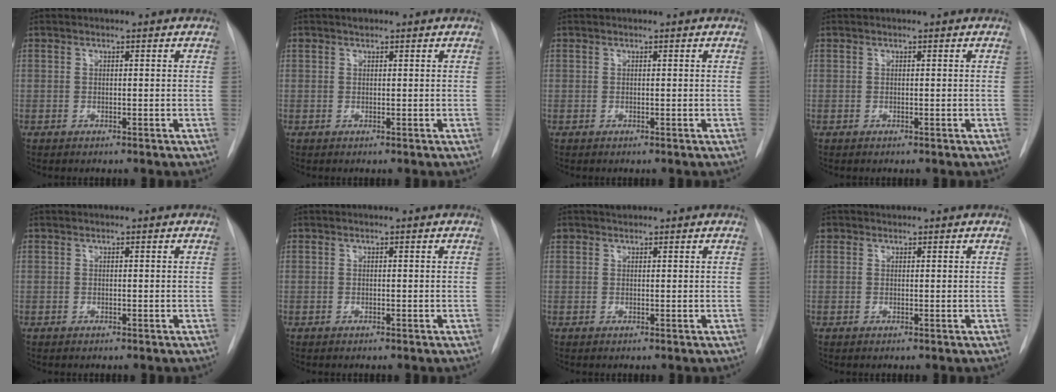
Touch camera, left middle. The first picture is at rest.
{"total": 0.8, "force": [0.6, 0.4, 0.3], "torque": [-0.009, 0.010, 0.011]}
{"total": 0.0}
{"total": 0.0}
{"total": 0.0}
{"total": 0.0}
{"total": 1.2, "force": [1.0, 0.7, 0.0], "torque": [-0.004, 0.013, 0.017]}
{"total": 0.9, "force": [0.6, 0.7, 0.0], "torque": [0.003, 0.011, 0.010]}